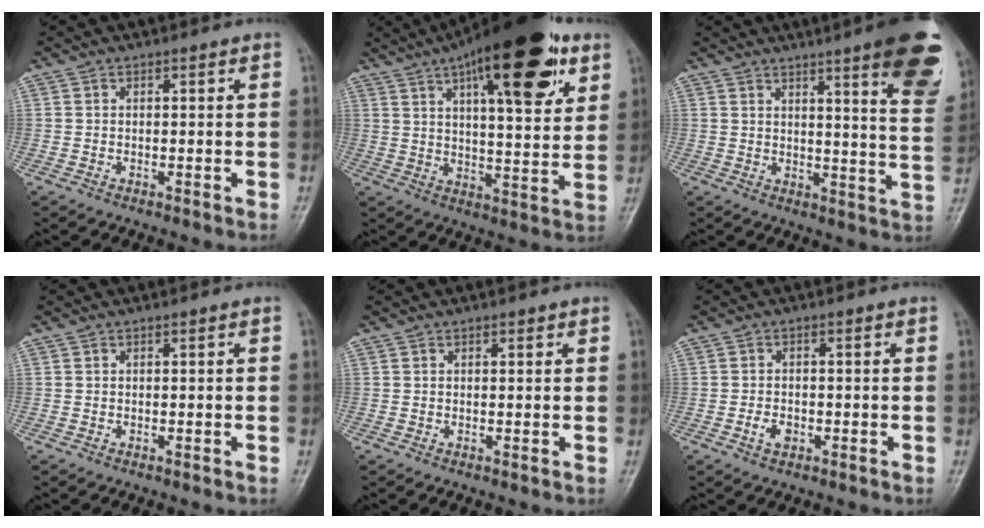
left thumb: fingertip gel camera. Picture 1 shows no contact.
{"total": 23.0, "force": [11.6, 7.7, 18.3], "torque": [-0.253, -0.020, 0.174]}
{"total": 17.1, "force": [10.0, 2.4, 13.7], "torque": [-0.143, -0.050, 0.115]}
{"total": 0.0}
{"total": 1.0, "force": [0.6, 0.5, 0.6], "torque": [-0.002, -0.002, 0.006]}
{"total": 2.6, "force": [-1.0, 1.8, 1.6], "torque": [-0.025, 0.004, -0.018]}